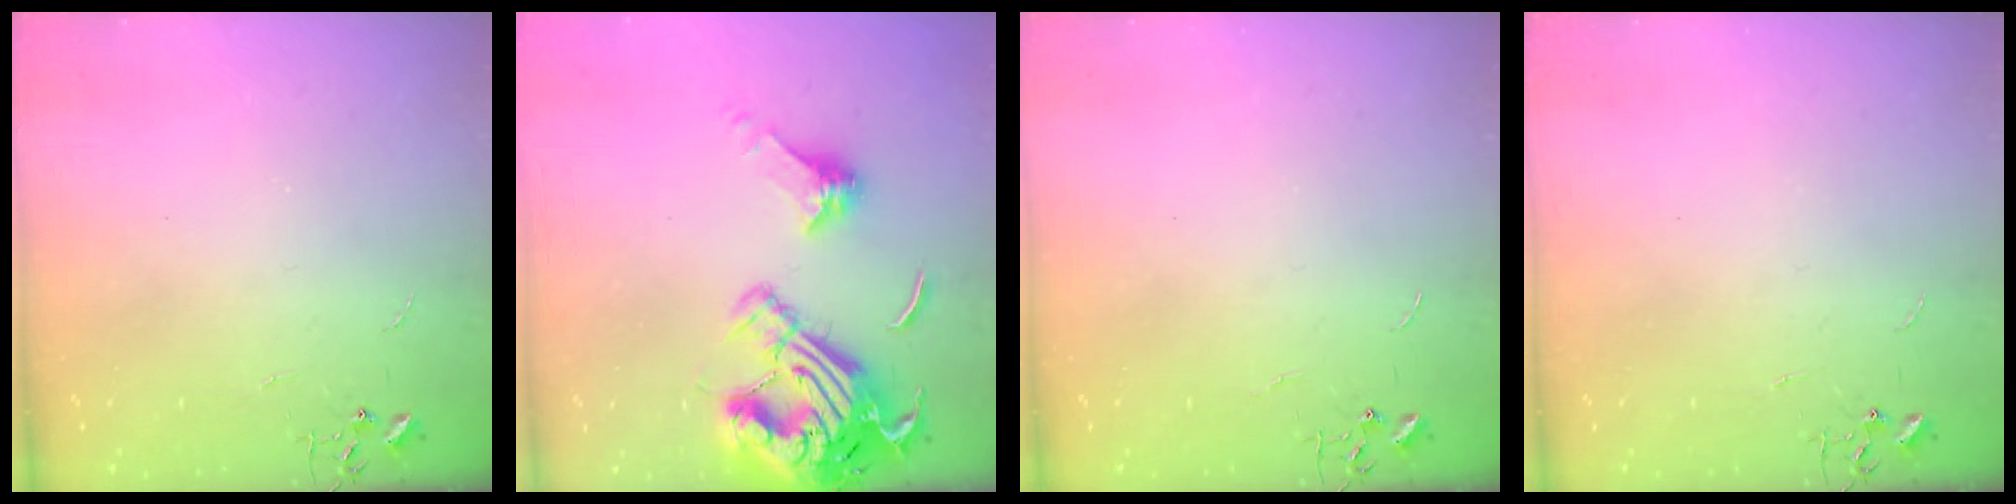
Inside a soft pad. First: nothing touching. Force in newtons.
{"total": 24.6, "press": 24.5, "slide": 2.6}
{"total": 0.0}
{"total": 0.0}